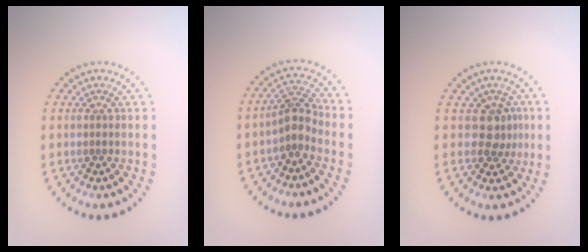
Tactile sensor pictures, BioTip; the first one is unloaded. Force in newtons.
{"total": 2.5, "press": 2.0, "slide": 1.6}
{"total": 2.3, "press": 1.8, "slide": 1.3}